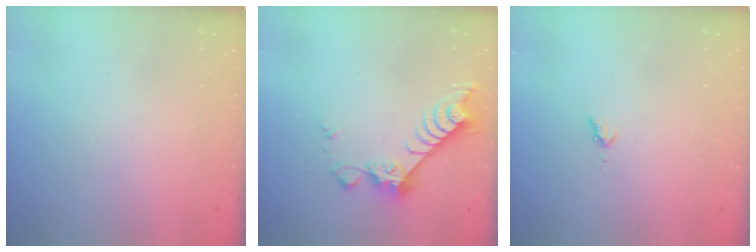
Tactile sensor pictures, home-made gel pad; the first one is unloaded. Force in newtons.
{"total": 9.5, "press": 9.5, "slide": 0.5}
{"total": 3.8, "press": 3.7, "slide": 0.6}